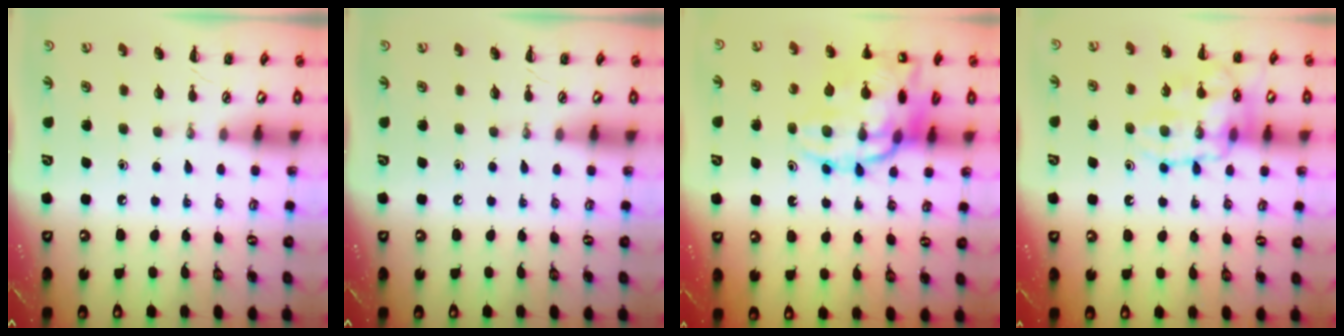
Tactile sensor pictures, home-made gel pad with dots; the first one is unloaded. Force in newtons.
{"total": 0.0}
{"total": 20.4, "press": 20.2, "slide": 2.5}
{"total": 14.2, "press": 14.1, "slide": 1.1}